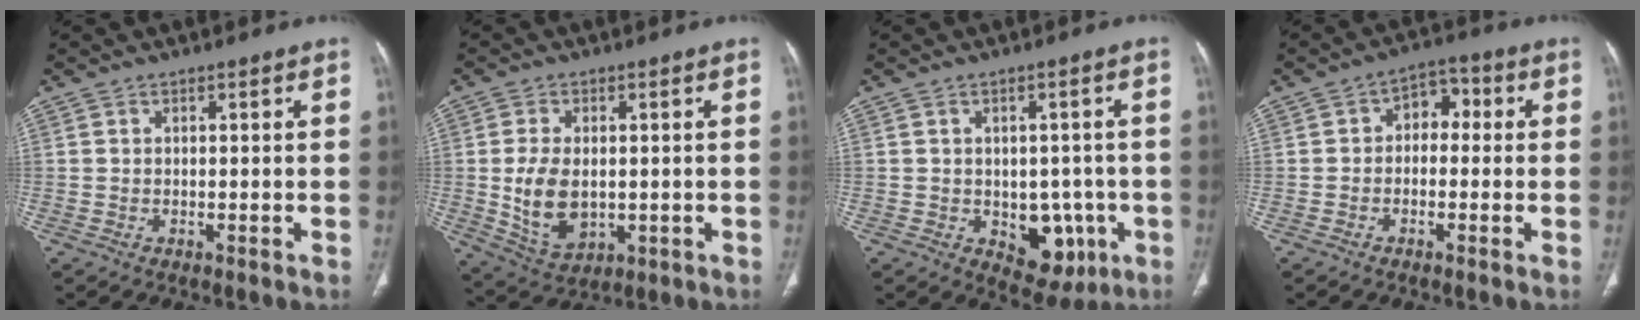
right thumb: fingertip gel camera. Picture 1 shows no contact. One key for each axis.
{"total": 9.8, "fx": -0.3, "fy": 6.2, "fz": 7.6, "tx": -0.134, "ty": -0.009, "tz": 0.011}
{"total": 9.1, "fx": -2.4, "fy": 6.2, "fz": 6.2, "tx": -0.034, "ty": 0.006, "tz": -0.018}
{"total": 5.7, "fx": 0.1, "fy": 4.1, "fz": 3.9, "tx": -0.029, "ty": 0.025, "tz": -0.013}